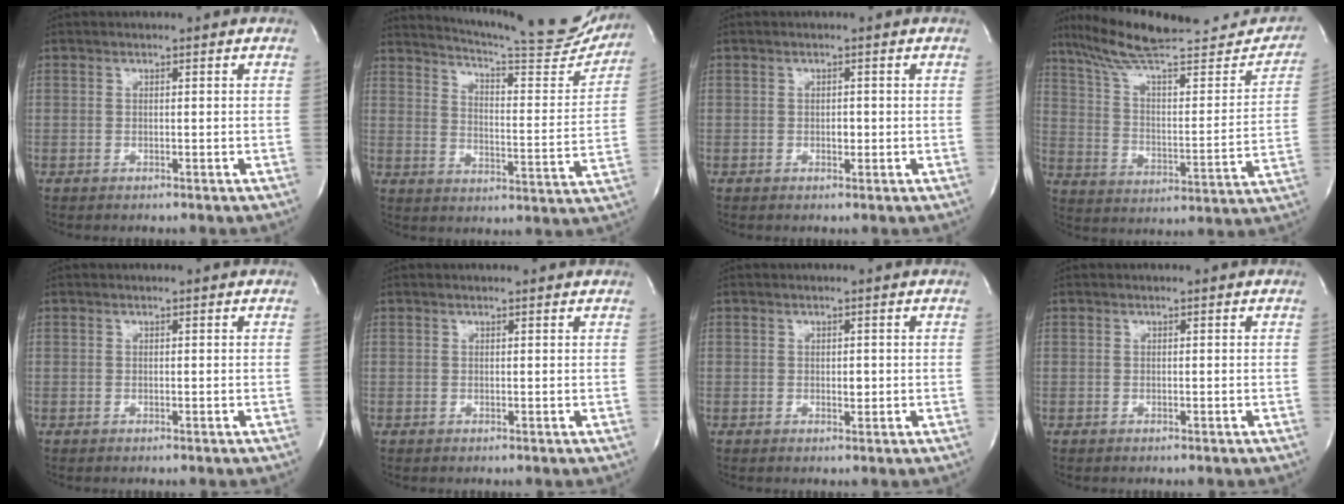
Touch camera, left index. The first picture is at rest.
{"total": 21.2, "force": [19.4, 2.3, 8.2], "torque": [-0.118, -0.067, 0.240]}
{"total": 1.3, "force": [-1.0, 0.5, 0.6], "torque": [-0.008, -0.004, -0.015]}
{"total": 26.6, "force": [22.8, 5.0, 12.7], "torque": [-0.192, -0.024, 0.315]}
{"total": 0.0}
{"total": 1.2, "force": [1.1, 0.1, 0.4], "torque": [-0.009, 0.009, 0.009]}
{"total": 1.1, "force": [-0.8, 0.4, 0.6], "torque": [-0.006, -0.006, -0.011]}
{"total": 0.0}